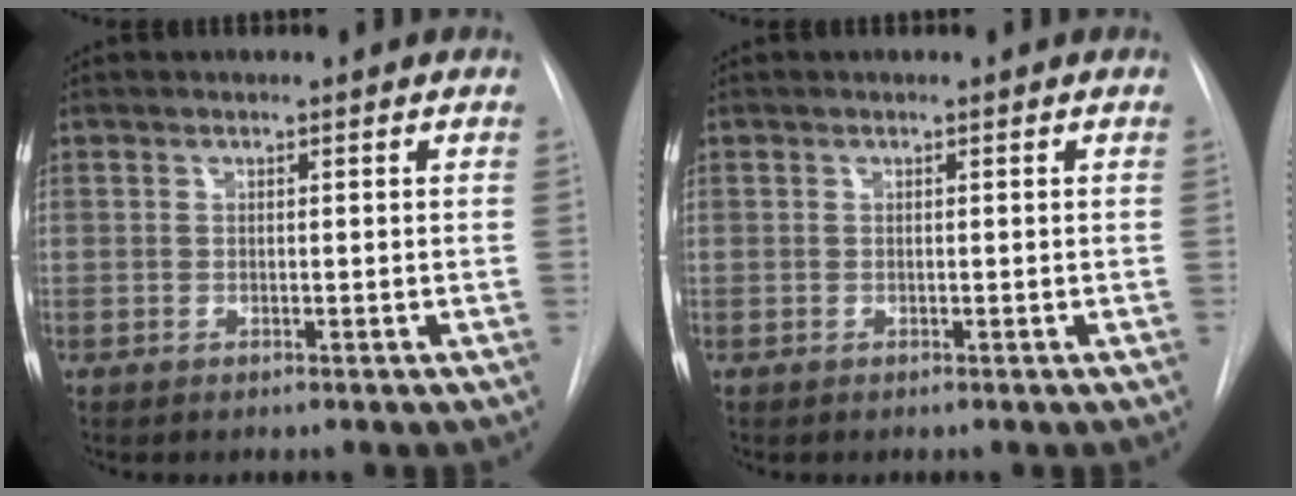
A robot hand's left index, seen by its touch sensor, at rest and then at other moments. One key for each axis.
{"total": 0.0}